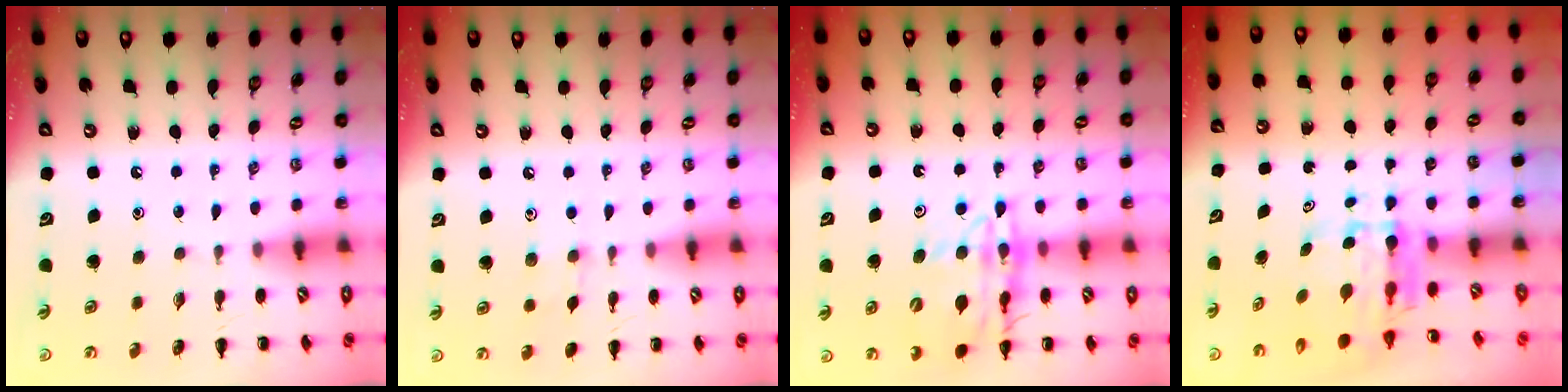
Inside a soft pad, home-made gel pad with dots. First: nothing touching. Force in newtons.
{"total": 4.3, "press": 4.0, "slide": 1.6}
{"total": 16.5, "press": 16.3, "slide": 2.7}
{"total": 5.6, "press": 5.4, "slide": 1.5}